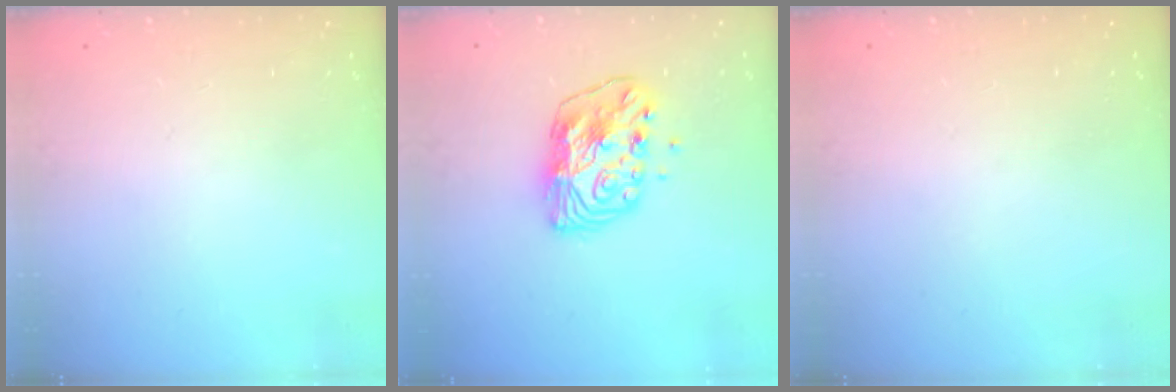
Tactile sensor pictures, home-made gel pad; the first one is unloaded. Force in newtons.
{"total": 11.4, "press": 11.4, "slide": 0.8}
{"total": 0.0}